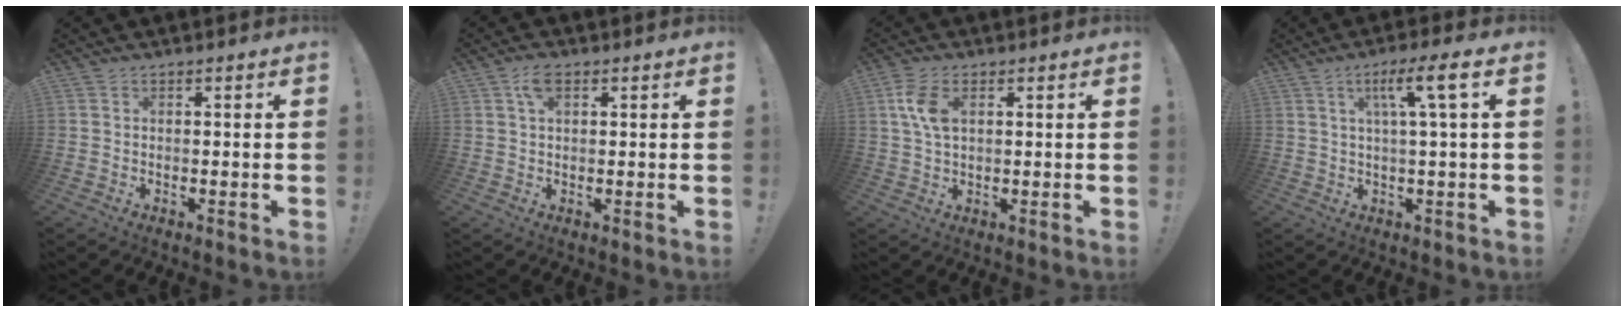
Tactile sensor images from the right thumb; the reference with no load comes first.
{"total": 4.0, "force": [1.7, 2.0, 3.1], "torque": [-0.054, 0.000, 0.028]}
{"total": 7.3, "force": [2.1, 4.0, 5.7], "torque": [-0.121, 0.002, 0.038]}
{"total": 8.1, "force": [2.3, 0.0, 7.8], "torque": [-0.132, 0.001, 0.028]}